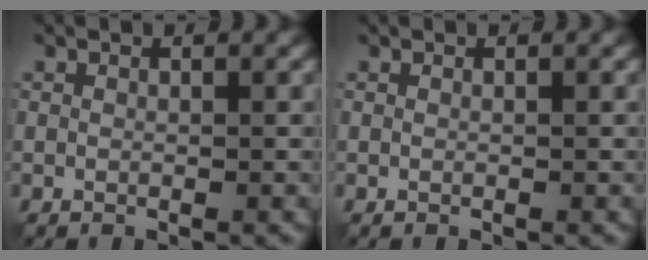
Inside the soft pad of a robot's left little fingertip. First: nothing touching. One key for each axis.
{"total": 0.0}